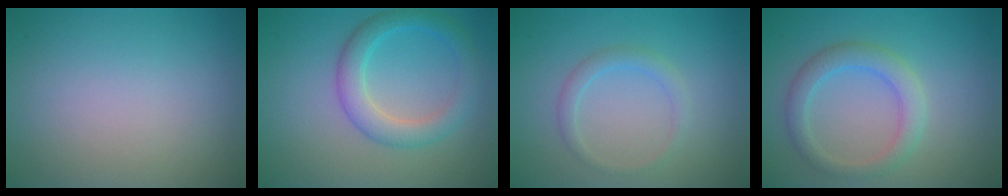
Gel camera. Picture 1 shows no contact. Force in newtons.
{"total": 3.7, "press": 3.7, "slide": 0.1}
{"total": 1.6, "press": 1.6, "slide": 0.1}
{"total": 3.0, "press": 3.0, "slide": 0.1}